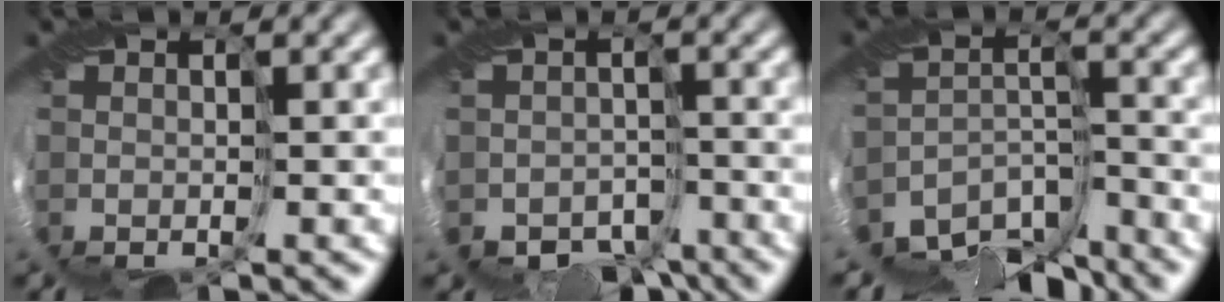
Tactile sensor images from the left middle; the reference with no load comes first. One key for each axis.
{"total": 5.0, "fx": -3.7, "fy": 3.2, "fz": 1.0, "tx": -0.014, "ty": -0.034, "tz": -0.052}
{"total": 10.3, "fx": -9.9, "fy": 2.4, "fz": 1.4, "tx": -0.012, "ty": -0.012, "tz": -0.160}